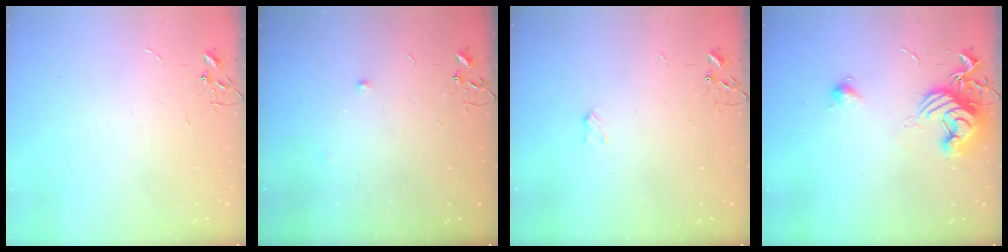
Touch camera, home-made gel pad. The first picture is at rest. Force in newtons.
{"total": 4.6, "press": 4.4, "slide": 1.1}
{"total": 2.5, "press": 2.4, "slide": 0.4}
{"total": 12.3, "press": 12.3, "slide": 0.7}